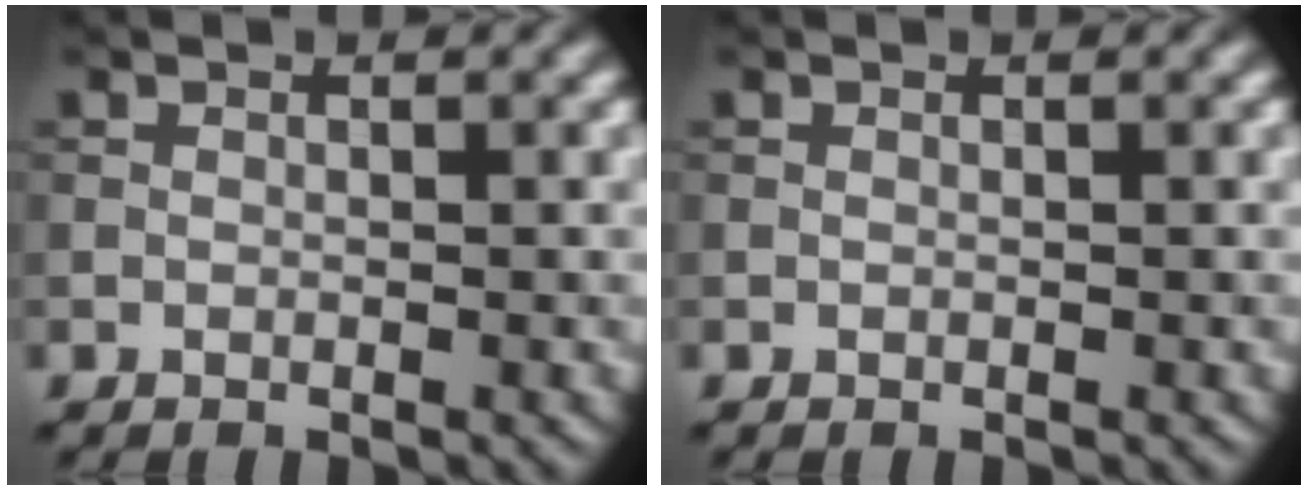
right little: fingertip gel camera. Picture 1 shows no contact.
{"total": 0.0}